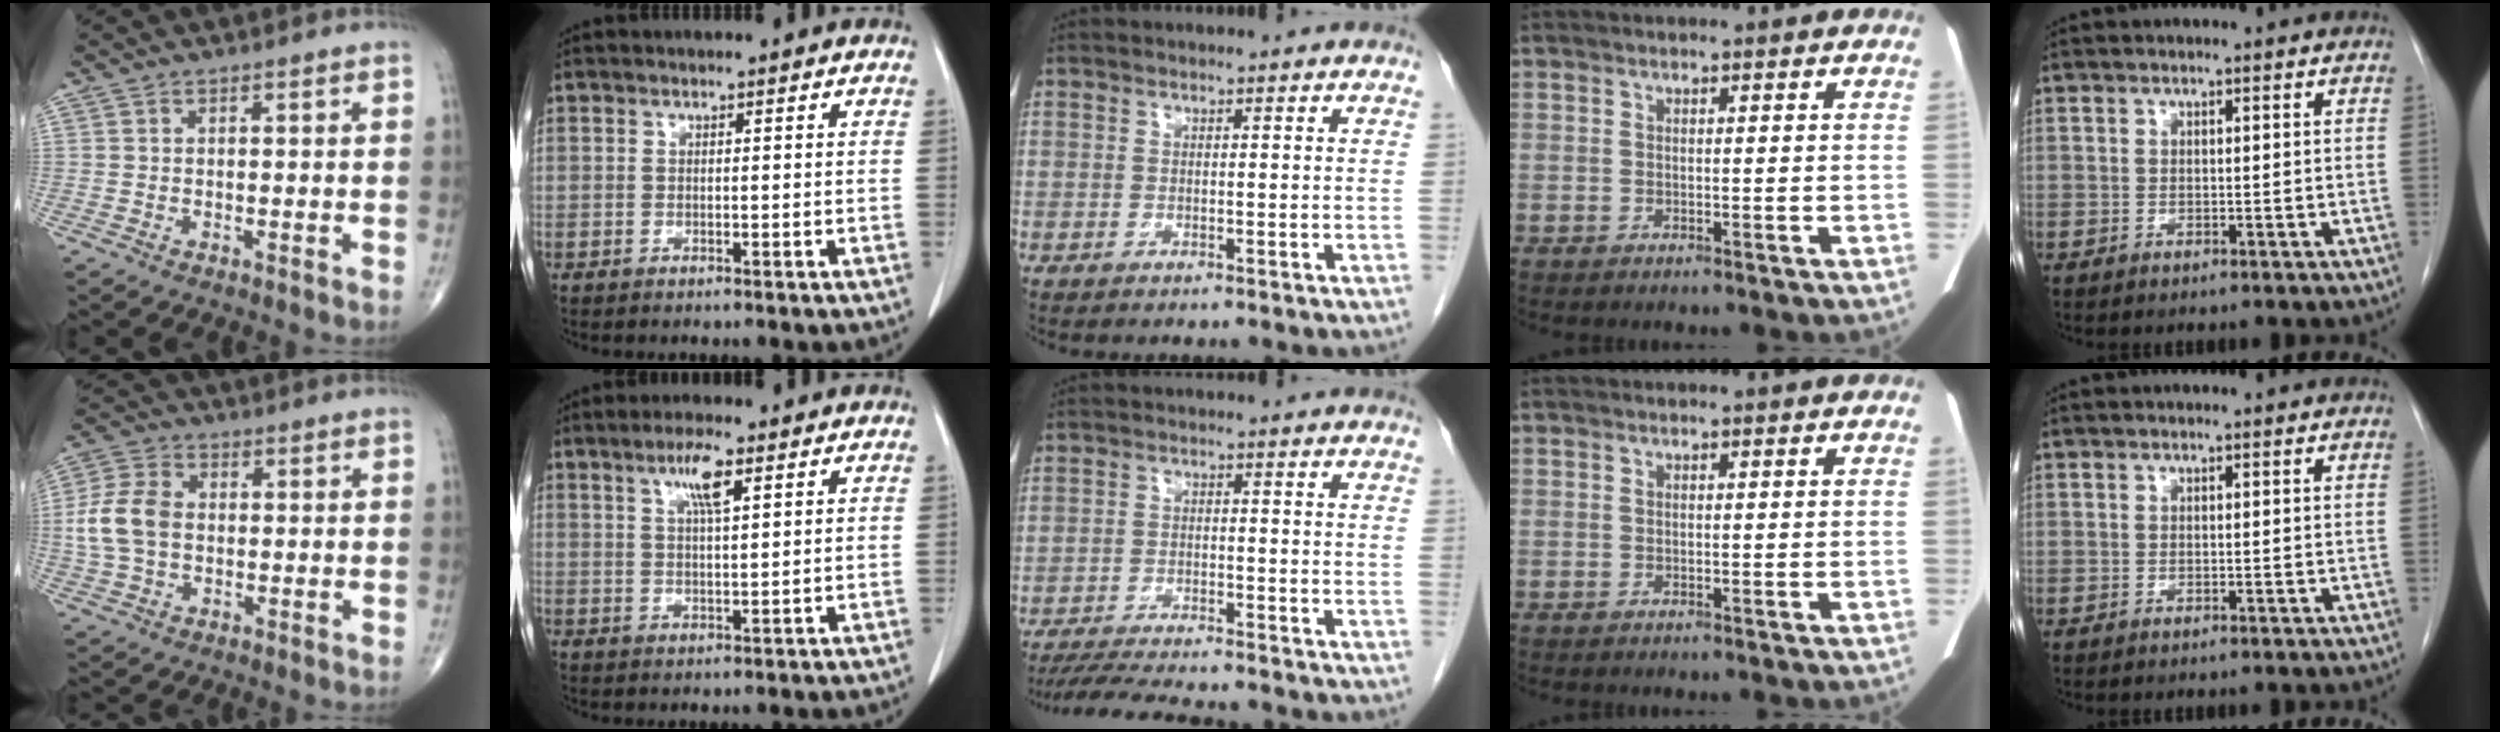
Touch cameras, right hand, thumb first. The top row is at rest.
{"thumb": {"total": 9.0, "force": [-0.1, 6.3, 6.5], "torque": [-0.136, 0.016, -0.007]}, "index": {"total": 5.0, "force": [2.6, 0.6, 4.2], "torque": [-0.077, 0.002, 0.045]}, "middle": {"total": 10.7, "force": [-9.6, 0.8, 4.6], "torque": [-0.071, -0.015, -0.147]}}